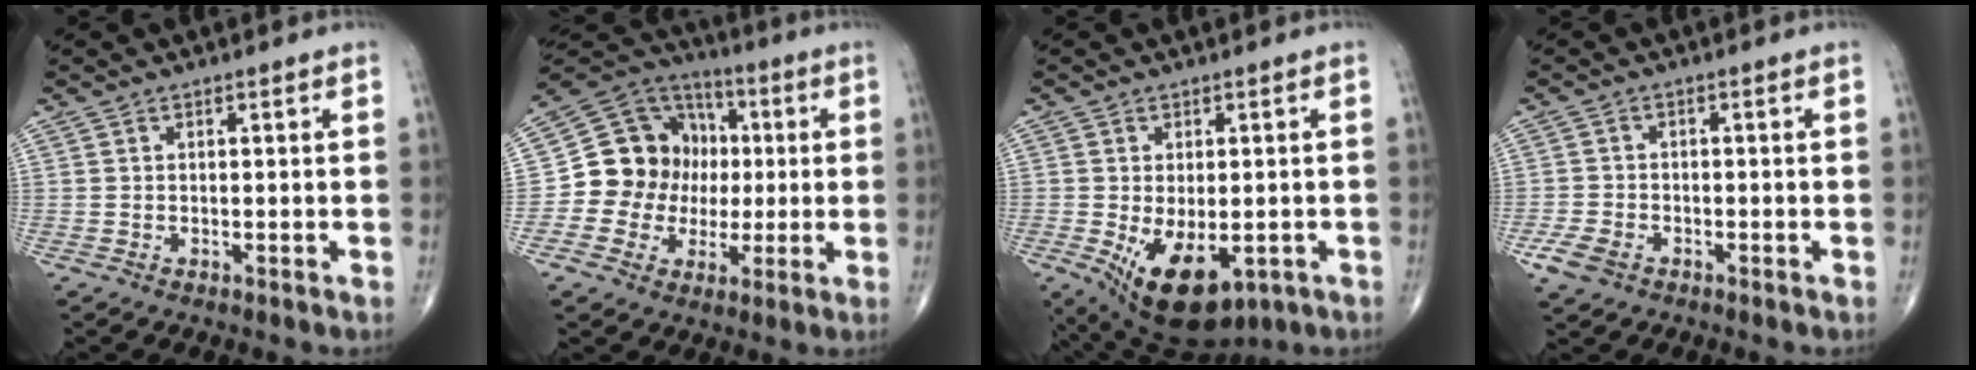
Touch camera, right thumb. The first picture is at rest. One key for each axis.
{"total": 15.8, "fx": -0.1, "fy": 14.0, "fz": 7.3, "tx": -0.081, "ty": 0.034, "tz": -0.001}
{"total": 12.3, "fx": -4.0, "fy": 6.9, "fz": 9.4, "tx": -0.146, "ty": -0.011, "tz": -0.042}
{"total": 4.5, "fx": -2.4, "fy": 3.0, "fz": 2.4, "tx": -0.054, "ty": 0.006, "tz": -0.041}